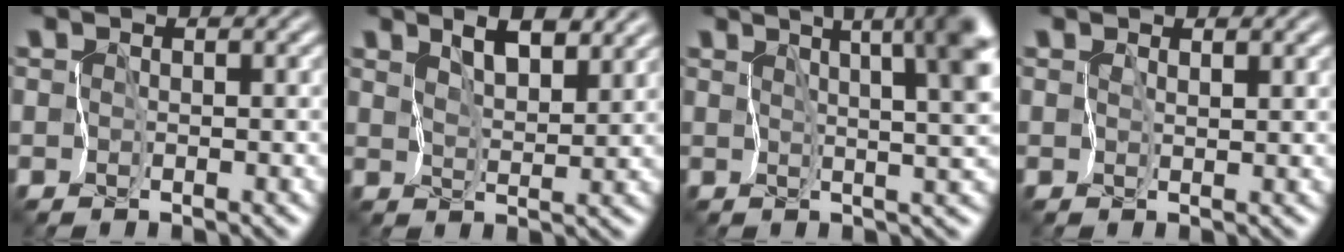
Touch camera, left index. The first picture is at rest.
{"total": 4.1, "force": [3.0, 1.2, 2.5], "torque": [-0.042, -0.001, 0.057]}
{"total": 10.8, "force": [4.7, 3.2, 9.1], "torque": [-0.115, 0.027, 0.052]}
{"total": 1.6, "force": [1.1, 0.5, 1.1], "torque": [-0.014, 0.000, 0.023]}